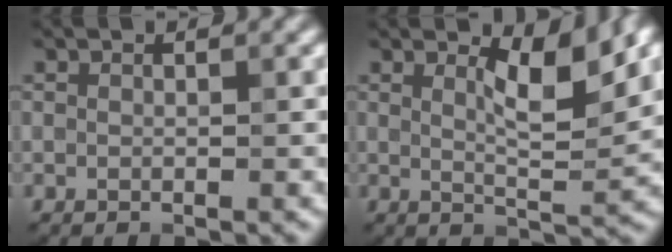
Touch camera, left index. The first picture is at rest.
{"total": 4.6, "force": [2.0, 1.0, 4.0], "torque": [-0.066, -0.004, 0.035]}